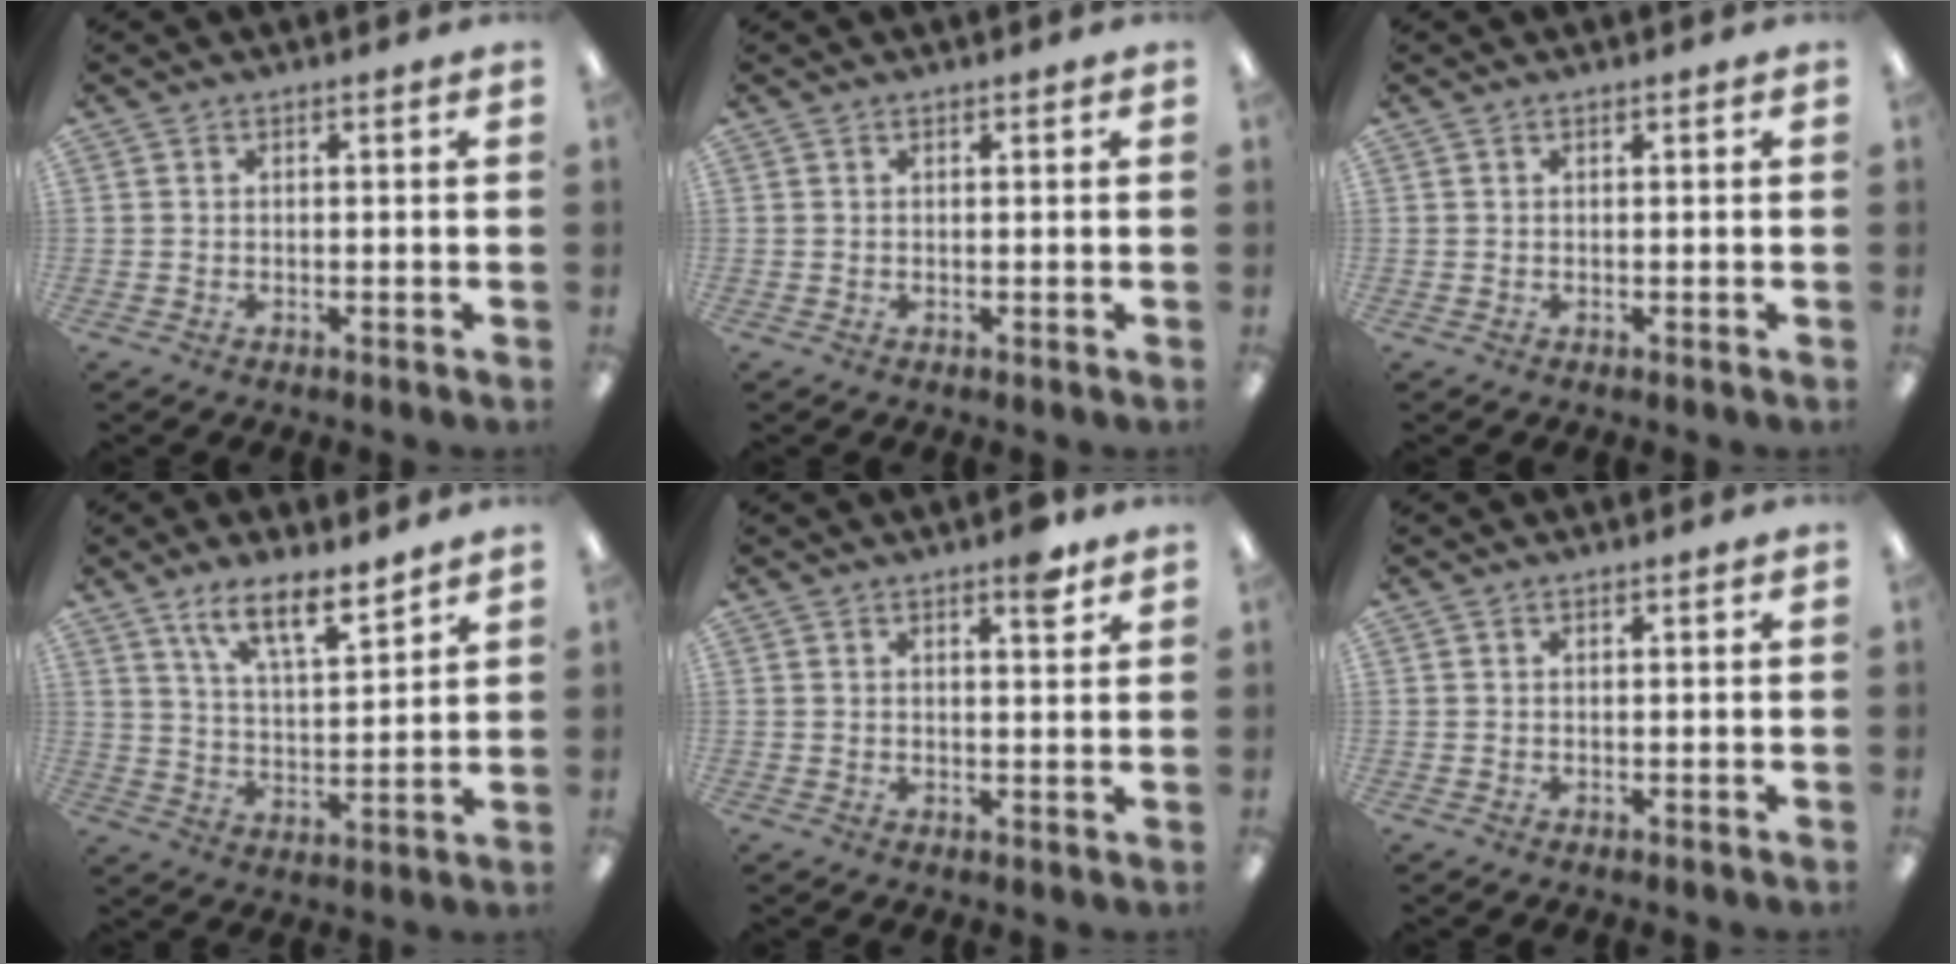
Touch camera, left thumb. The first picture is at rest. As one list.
[{"total": 0.0}, {"total": 0.0}, {"total": 10.9, "force": [8.4, 3.1, 6.2], "torque": [-0.101, -0.052, 0.147]}, {"total": 4.2, "force": [3.0, 1.1, 2.8], "torque": [-0.031, -0.015, 0.045]}, {"total": 0.0}]